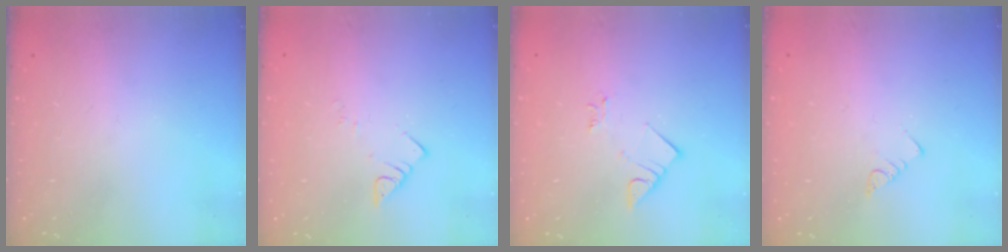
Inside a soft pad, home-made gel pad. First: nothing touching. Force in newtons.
{"total": 3.6, "press": 3.6, "slide": 0.6}
{"total": 3.5, "press": 3.5, "slide": 0.2}
{"total": 3.0, "press": 3.0, "slide": 0.2}